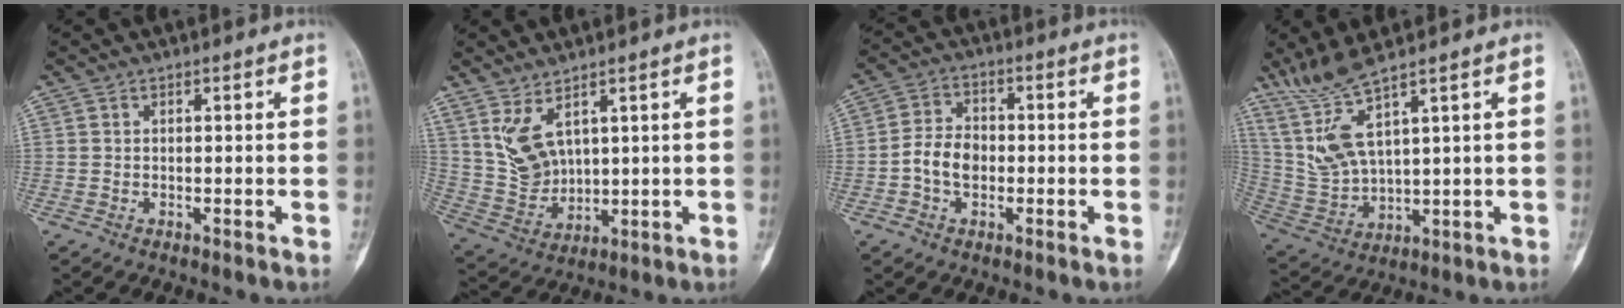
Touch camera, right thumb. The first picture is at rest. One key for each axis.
{"total": 8.0, "fx": 4.1, "fy": 4.1, "fz": 5.5, "tx": -0.097, "ty": -0.026, "tz": 0.101}
{"total": 6.5, "fx": -1.3, "fy": 4.7, "fz": 4.3, "tx": -0.069, "ty": 0.021, "tz": -0.032}
{"total": 9.4, "fx": 6.6, "fy": 1.2, "fz": 6.5, "tx": -0.152, "ty": -0.038, "tz": 0.162}